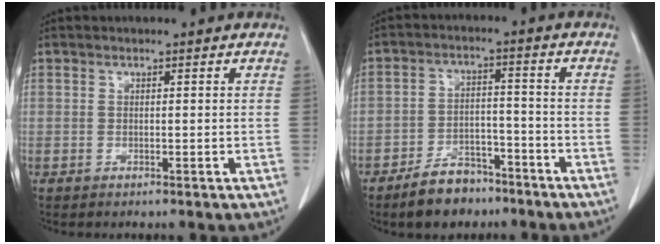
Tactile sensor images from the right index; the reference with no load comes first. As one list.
[{"total": 8.4, "force": [-6.3, 4.3, 3.6], "torque": [-0.070, 0.009, -0.105]}]